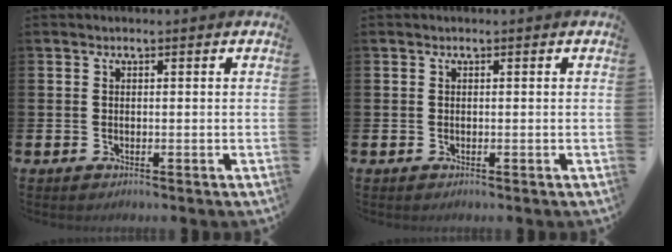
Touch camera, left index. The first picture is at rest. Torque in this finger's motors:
{"motor_torque": [-0.02, 0.01, 0.02, -0.01]}